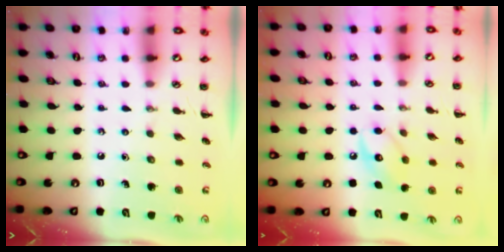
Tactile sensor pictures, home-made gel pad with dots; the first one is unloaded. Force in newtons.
{"total": 9.6, "press": 9.5, "slide": 0.9}